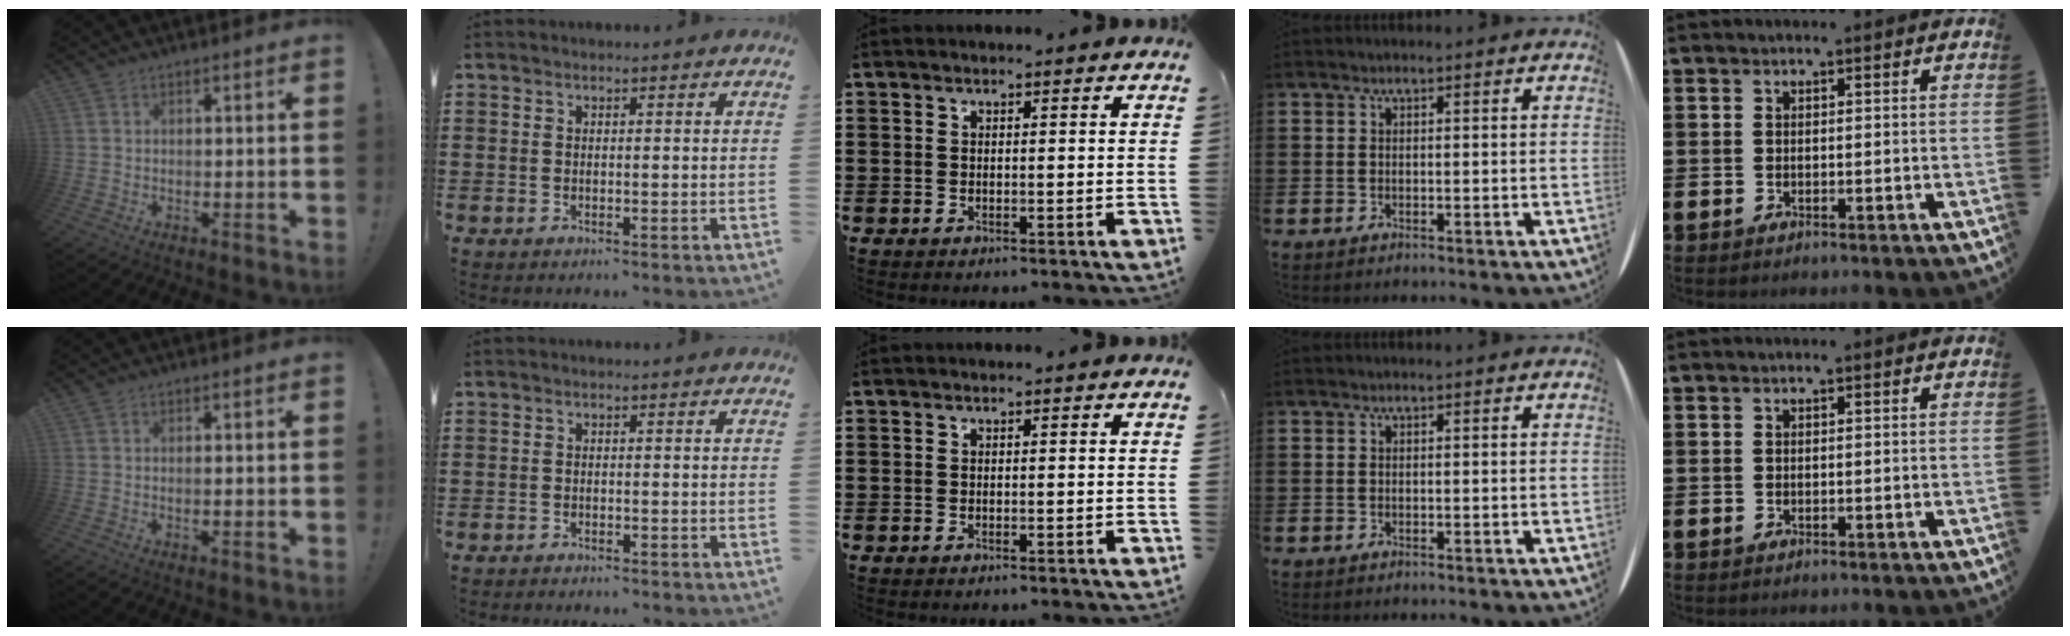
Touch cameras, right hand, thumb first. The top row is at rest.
{"thumb": {"total": 1.1, "force": [-0.2, 0.2, 1.0], "torque": [-0.014, -0.001, -0.005]}, "index": {"total": 1.1, "force": [-1.1, 0.0, 0.0], "torque": [-0.003, 0.002, -0.023]}}